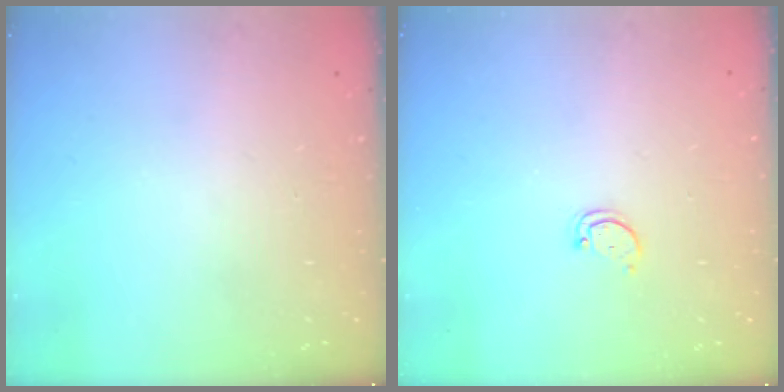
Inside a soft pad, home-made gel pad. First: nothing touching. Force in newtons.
{"total": 2.6, "press": 2.5, "slide": 0.4}